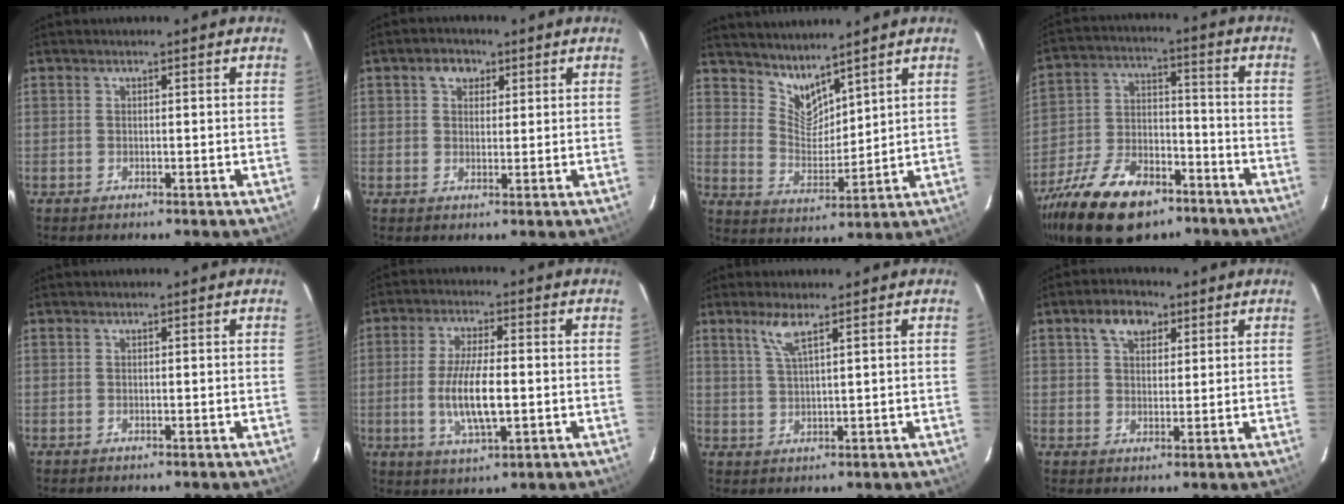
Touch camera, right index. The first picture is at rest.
{"total": 3.2, "force": [1.6, 2.4, 1.3], "torque": [-0.015, 0.012, 0.026]}
{"total": 7.1, "force": [6.5, 1.7, 2.4], "torque": [-0.039, -0.009, 0.128]}
{"total": 21.2, "force": [-13.9, 10.7, 11.9], "torque": [-0.257, -0.014, -0.231]}
{"total": 0.0}
{"total": 10.0, "force": [-1.5, 3.0, 9.4], "torque": [-0.184, -0.009, -0.025]}
{"total": 4.0, "force": [2.6, -0.2, 3.0], "torque": [-0.065, -0.002, 0.053]}
{"total": 5.5, "force": [2.9, 3.3, 3.2], "torque": [-0.053, 0.016, 0.050]}